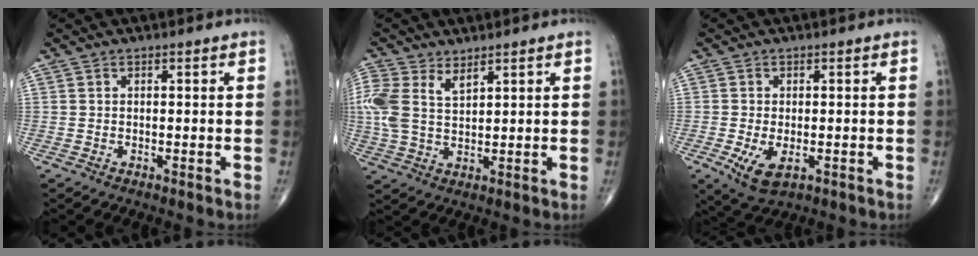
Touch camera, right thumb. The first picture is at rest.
{"total": 8.0, "force": [3.6, 4.2, 5.7], "torque": [-0.140, 0.002, 0.079]}
{"total": 5.6, "force": [-1.7, 2.9, 4.5], "torque": [-0.086, -0.012, -0.023]}